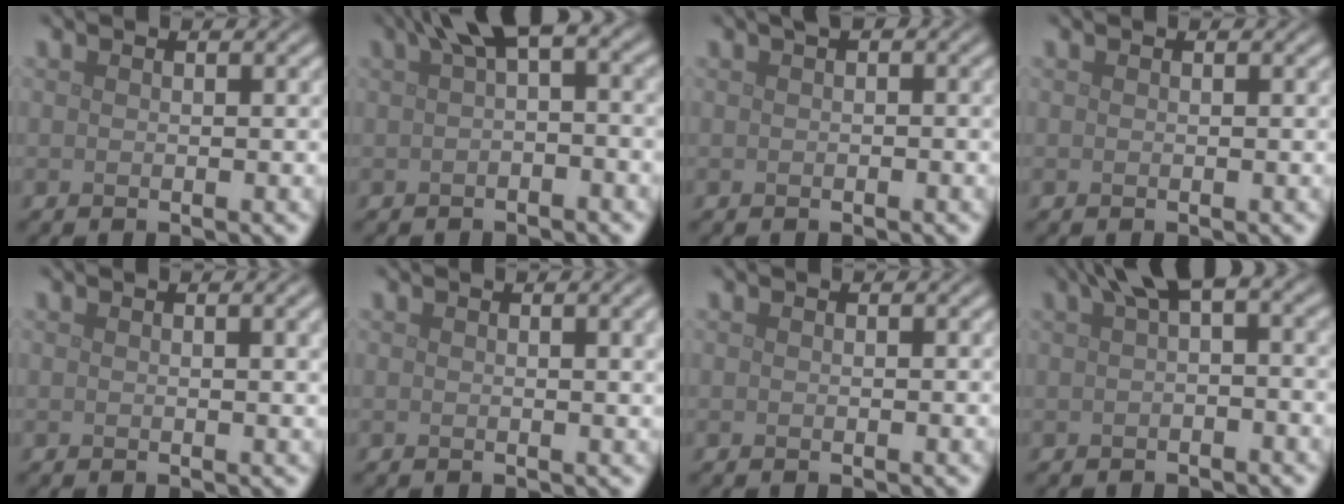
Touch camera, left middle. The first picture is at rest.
{"total": 4.5, "force": [1.4, 1.4, 4.1], "torque": [-0.051, 0.013, 0.015]}
{"total": 0.9, "force": [0.1, 0.4, 0.8], "torque": [-0.010, 0.001, 0.003]}
{"total": 0.0}
{"total": 2.3, "force": [0.8, 0.7, 2.0], "torque": [-0.015, 0.004, 0.010]}
{"total": 2.9, "force": [0.9, 1.0, 2.6], "torque": [-0.021, 0.004, 0.012]}
{"total": 0.0}
{"total": 4.1, "force": [1.4, 1.2, 3.6], "torque": [-0.047, 0.011, 0.016]}